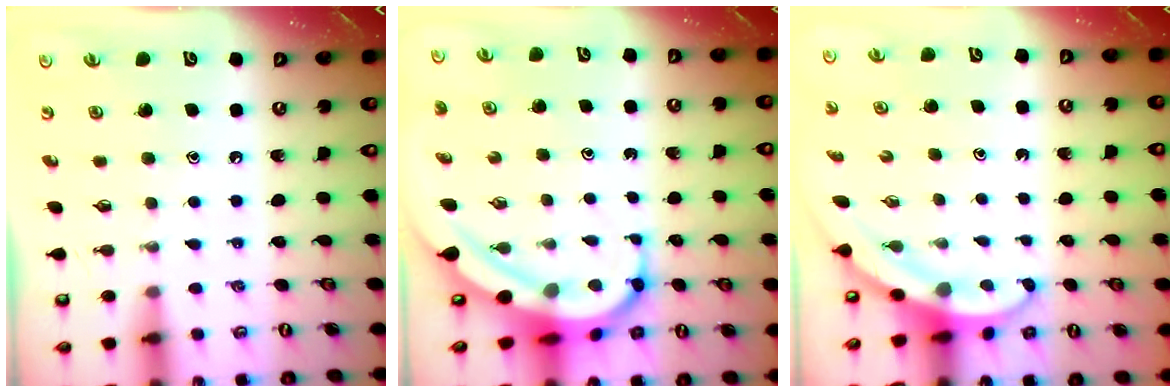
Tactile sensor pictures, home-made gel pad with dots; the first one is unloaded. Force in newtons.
{"total": 8.4, "press": 8.3, "slide": 0.7}
{"total": 3.1, "press": 3.1, "slide": 0.2}